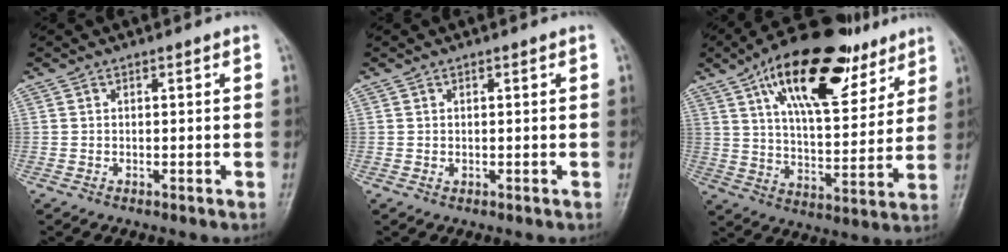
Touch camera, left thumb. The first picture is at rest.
{"total": 0.6, "force": [0.2, 0.4, 0.4], "torque": [-0.005, -0.001, 0.004]}
{"total": 23.4, "force": [12.9, 10.3, 16.5], "torque": [-0.224, -0.033, 0.211]}